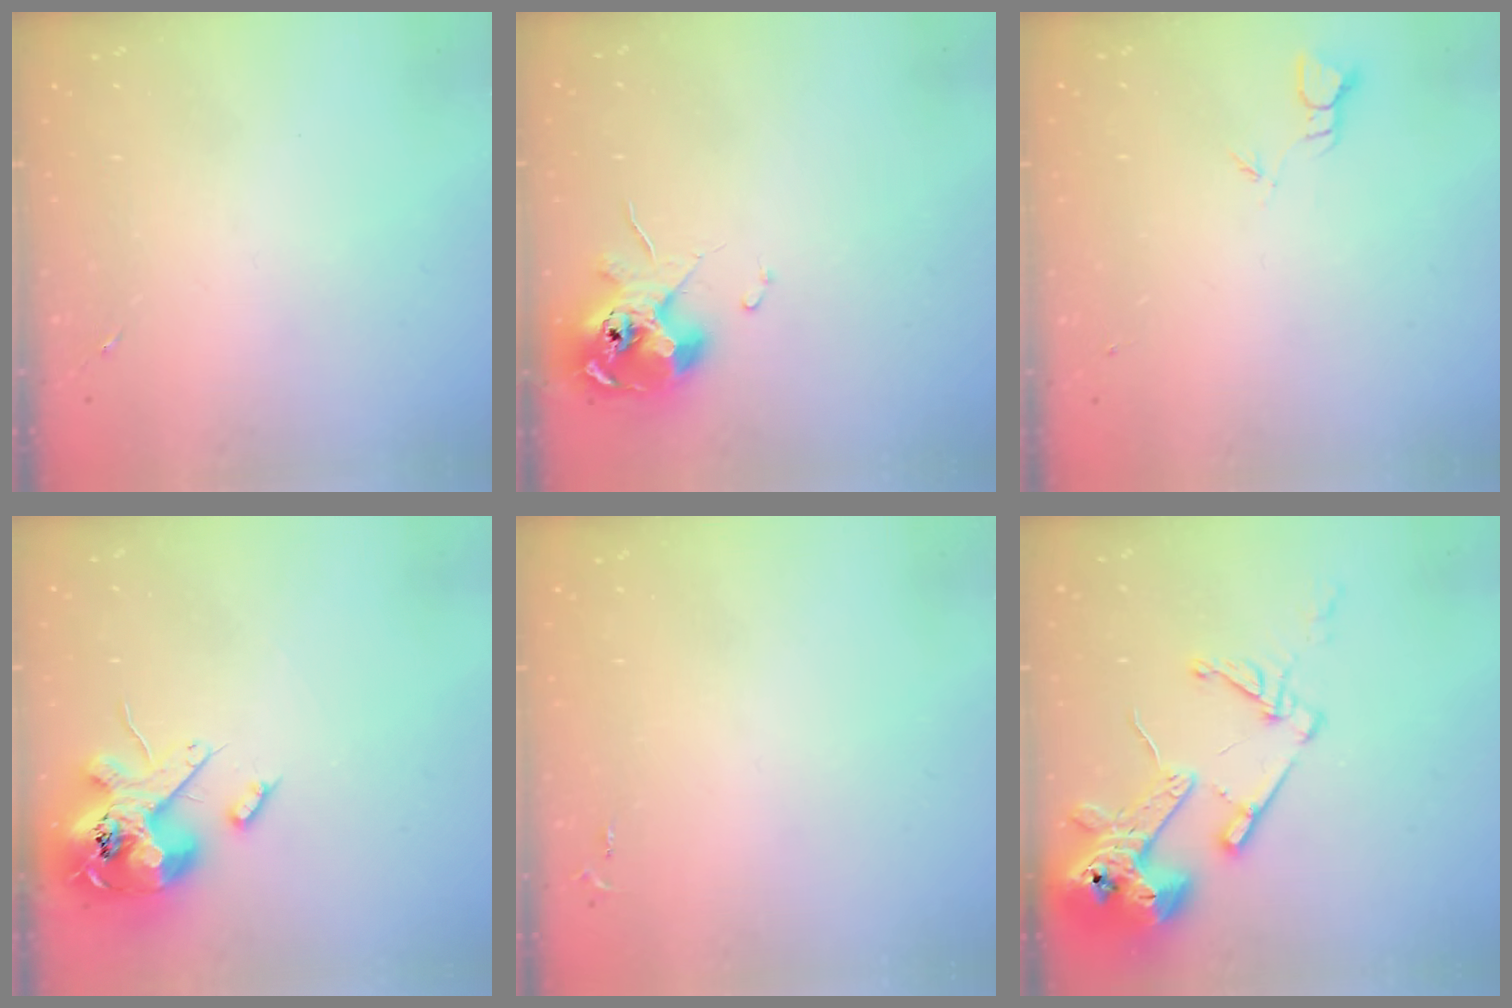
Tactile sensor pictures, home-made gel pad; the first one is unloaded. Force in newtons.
{"total": 10.4, "press": 10.3, "slide": 1.4}
{"total": 1.8, "press": 1.8, "slide": 0.0}
{"total": 15.3, "press": 15.1, "slide": 2.5}
{"total": 2.6, "press": 2.6, "slide": 0.3}
{"total": 17.2, "press": 17.1, "slide": 2.1}